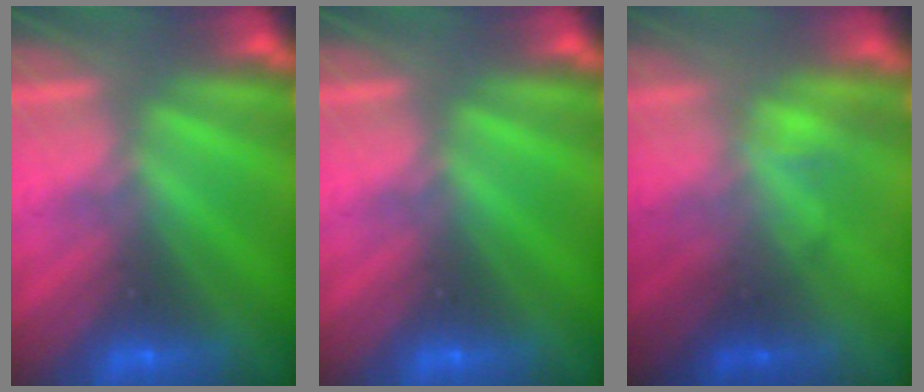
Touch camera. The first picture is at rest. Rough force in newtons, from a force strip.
{"total": 0.0}
{"total": 1.8}